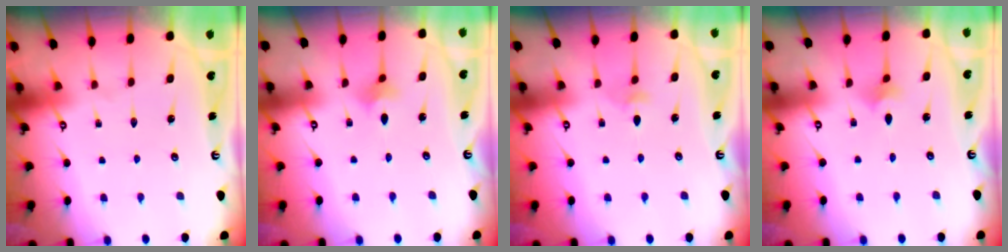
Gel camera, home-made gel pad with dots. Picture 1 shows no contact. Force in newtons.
{"total": 3.1, "press": 3.0, "slide": 0.7}
{"total": 4.4, "press": 4.3, "slide": 0.8}
{"total": 1.8, "press": 1.7, "slide": 0.5}